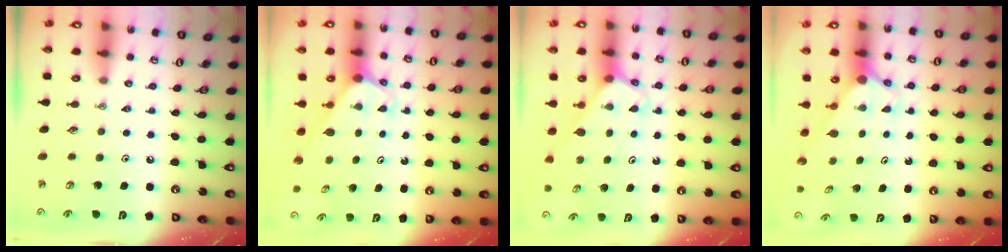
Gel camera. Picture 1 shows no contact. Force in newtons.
{"total": 2.1, "press": 2.1, "slide": 0.1}
{"total": 3.1, "press": 3.1, "slide": 0.2}
{"total": 2.7, "press": 2.7, "slide": 0.0}